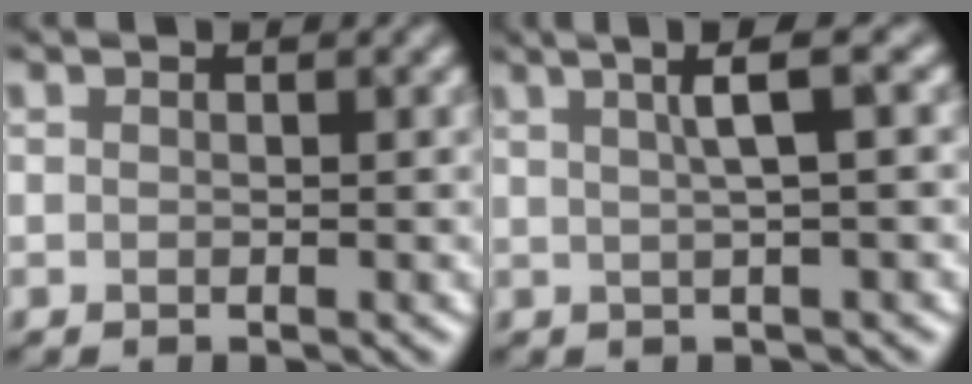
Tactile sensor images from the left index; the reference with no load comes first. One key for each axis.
{"total": 3.5, "fx": 0.9, "fy": 0.6, "fz": 3.3, "tx": -0.045, "ty": 0.010, "tz": 0.013}